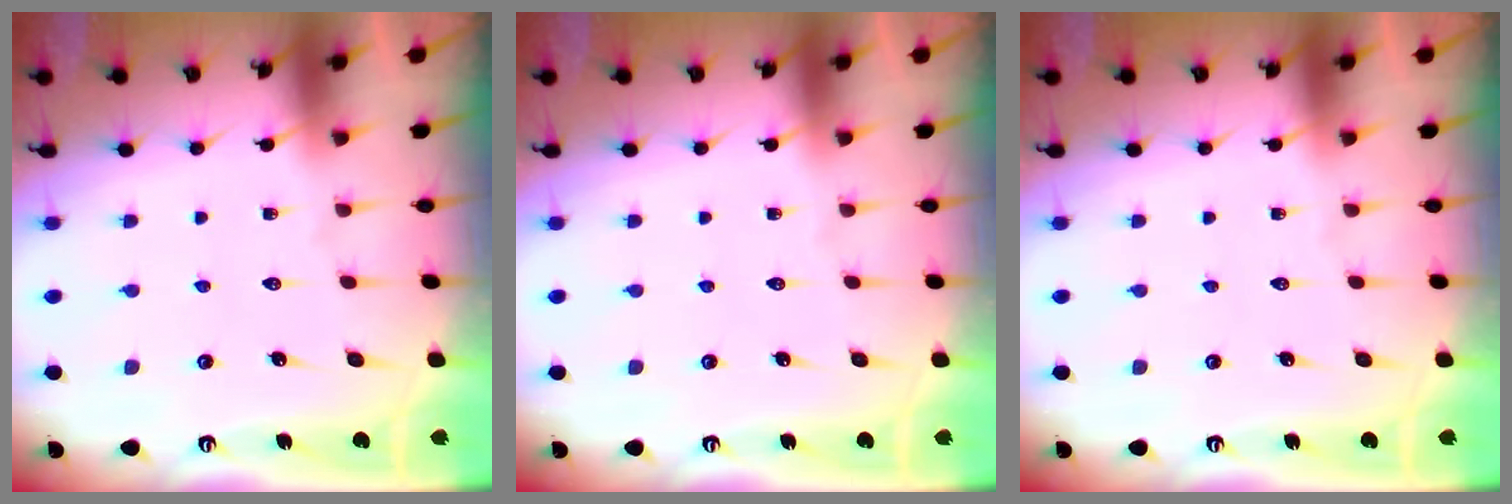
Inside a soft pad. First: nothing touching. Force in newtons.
{"total": 0.0}
{"total": 0.0}